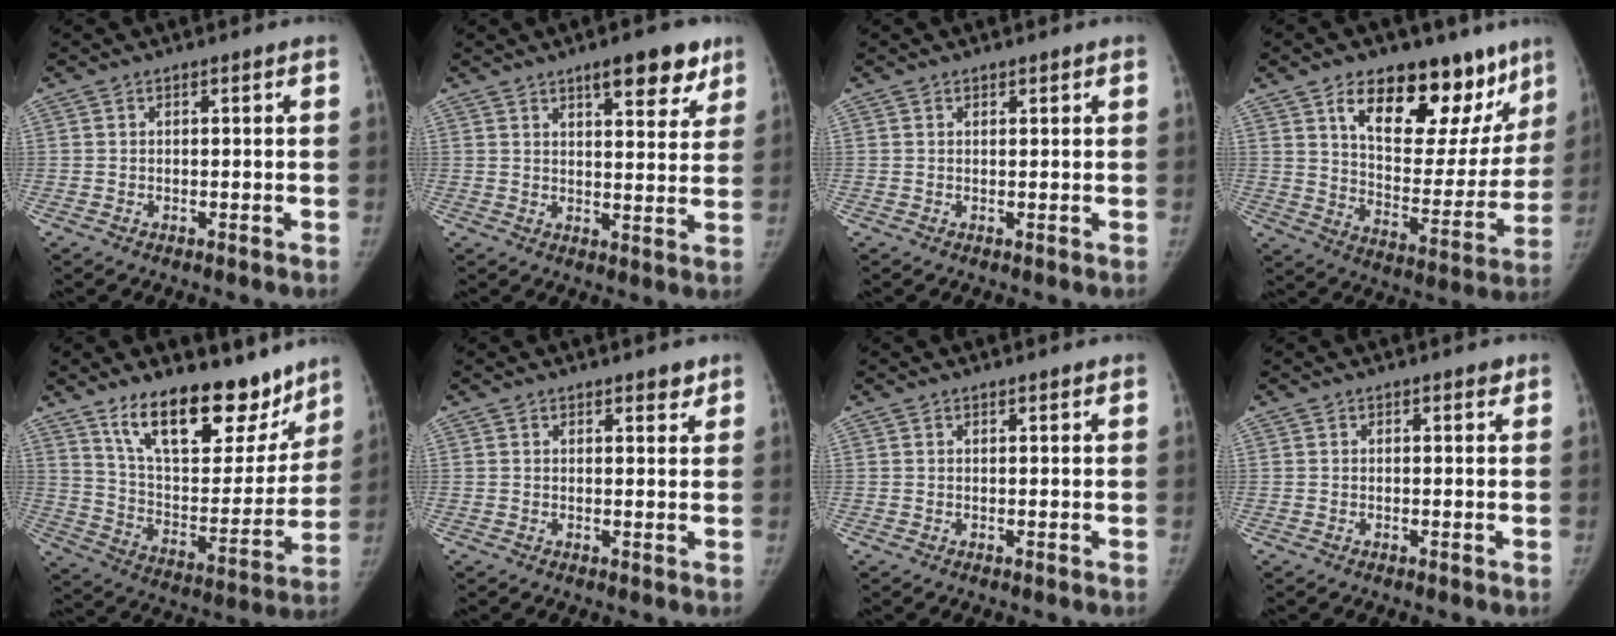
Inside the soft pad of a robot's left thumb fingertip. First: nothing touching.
{"total": 9.8, "force": [6.4, 3.4, 6.7], "torque": [-0.060, -0.032, 0.087]}
{"total": 0.7, "force": [0.6, 0.3, 0.3], "torque": [-0.004, -0.003, 0.008]}
{"total": 23.9, "force": [14.0, 12.1, 15.1], "torque": [-0.155, -0.054, 0.215]}
{"total": 23.8, "force": [16.9, 10.2, 13.4], "torque": [-0.148, -0.089, 0.271]}
{"total": 2.2, "force": [1.8, 0.9, 1.0], "torque": [-0.001, -0.011, 0.021]}
{"total": 0.8, "force": [0.7, 0.2, 0.4], "torque": [-0.007, -0.004, 0.012]}
{"total": 0.8, "force": [0.6, 0.4, 0.4], "torque": [0.000, -0.004, 0.004]}